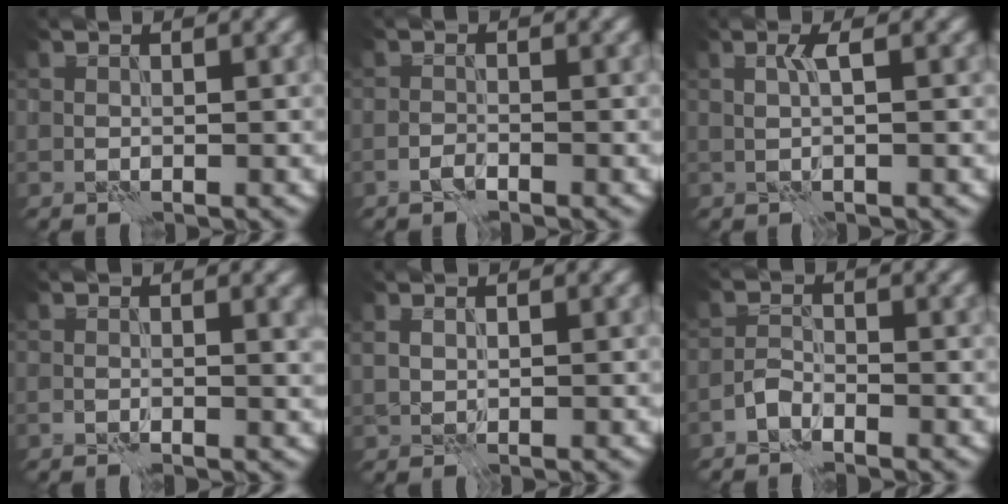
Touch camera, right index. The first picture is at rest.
{"total": 0.9, "force": [-0.8, 0.0, 0.3], "torque": [-0.007, 0.004, -0.018]}
{"total": 1.1, "force": [0.5, -0.7, 0.7], "torque": [-0.016, 0.002, 0.011]}
{"total": 1.3, "force": [0.0, 0.5, 1.2], "torque": [-0.018, -0.007, -0.001]}
{"total": 0.6, "force": [0.6, -0.1, -0.1], "torque": [-0.004, 0.000, 0.017]}
{"total": 1.2, "force": [-1.2, 0.2, 0.3], "torque": [-0.006, 0.007, -0.026]}